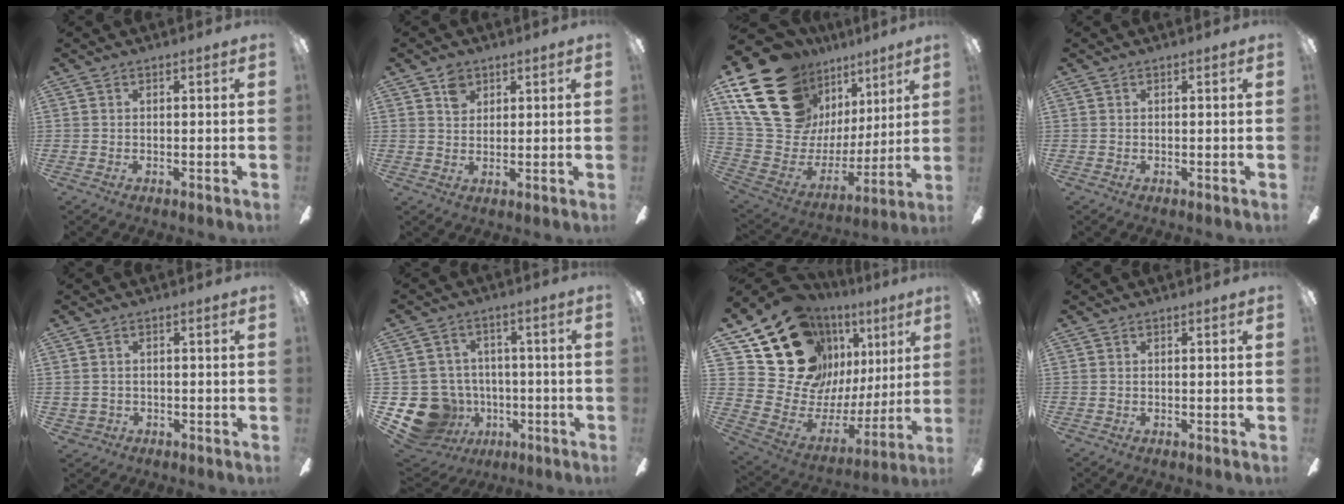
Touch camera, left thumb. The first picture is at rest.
{"total": 4.0, "force": [2.4, 2.8, 1.5], "torque": [-0.020, -0.001, 0.043]}
{"total": 24.2, "force": [13.8, 15.6, 12.3], "torque": [-0.247, -0.074, 0.274]}
{"total": 0.0}
{"total": 0.7, "force": [-0.2, 0.7, 0.1], "torque": [-0.003, 0.003, -0.006]}
{"total": 14.9, "force": [-5.6, 12.7, 5.5], "torque": [-0.137, 0.040, -0.075]}
{"total": 22.2, "force": [13.2, 15.0, 9.8], "torque": [-0.172, -0.078, 0.265]}
{"total": 0.0}